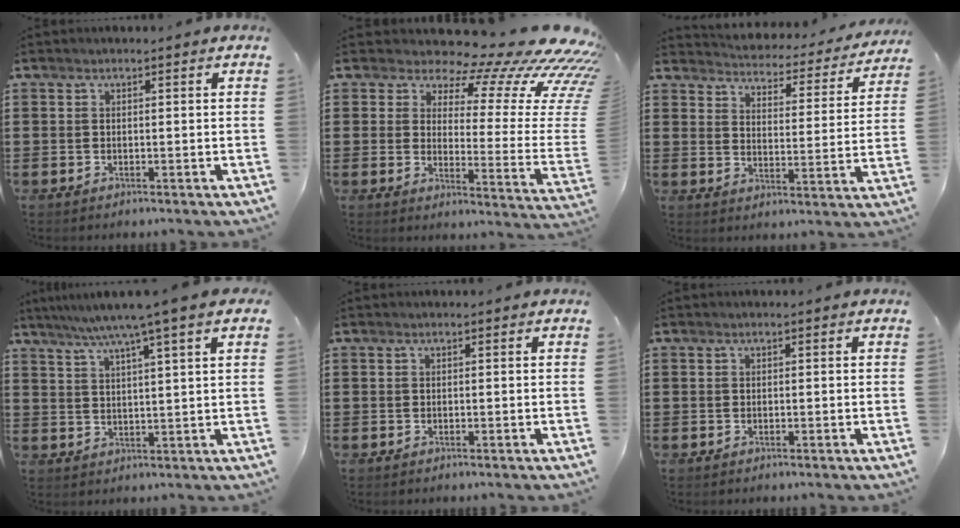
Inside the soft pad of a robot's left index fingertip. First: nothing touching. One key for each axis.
{"total": 13.0, "fx": 10.1, "fy": 4.3, "fz": 6.9, "tx": -0.114, "ty": -0.084, "tz": 0.169}
{"total": 3.5, "fx": 3.5, "fy": 0.2, "fz": 0.2, "tx": -0.027, "ty": -0.033, "tz": 0.054}
{"total": 6.4, "fx": 4.6, "fy": -0.1, "fz": 4.5, "tx": -0.098, "ty": -0.014, "tz": 0.076}
{"total": 0.0}
{"total": 0.0}